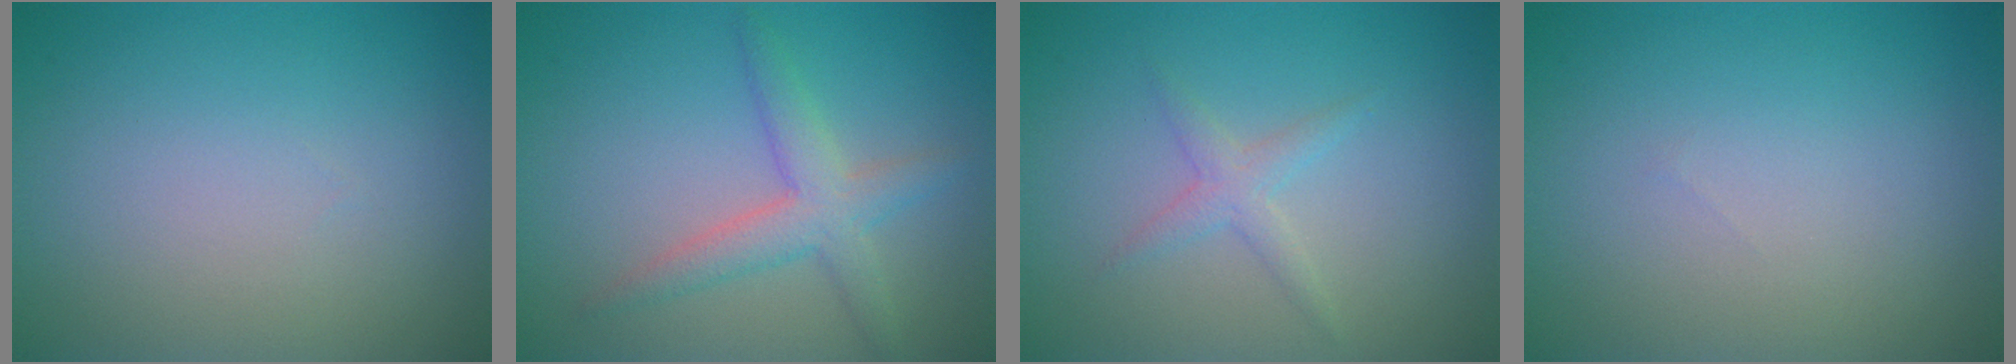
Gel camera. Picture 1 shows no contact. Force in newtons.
{"total": 3.3, "press": 3.3, "slide": 0.3}
{"total": 1.6, "press": 1.6, "slide": 0.1}
{"total": 0.0}